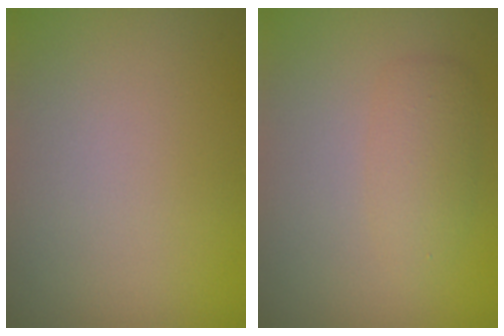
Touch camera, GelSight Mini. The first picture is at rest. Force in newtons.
{"total": 2.3, "press": 2.2, "slide": 0.2}